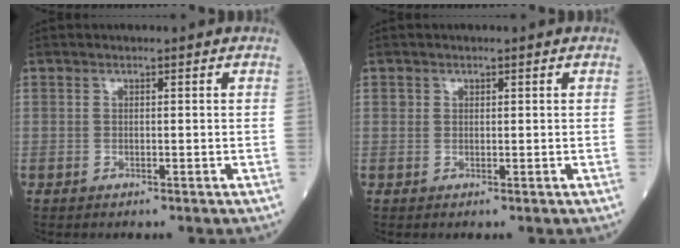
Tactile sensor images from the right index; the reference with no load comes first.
{"total": 0.8, "force": [0.4, 0.7, 0.1], "torque": [0.007, 0.002, 0.003]}